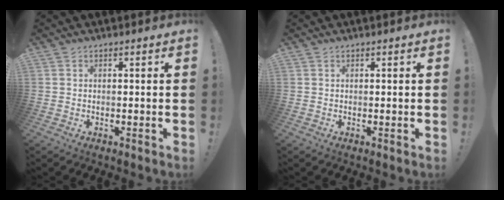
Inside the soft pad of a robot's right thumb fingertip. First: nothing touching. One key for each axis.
{"total": 0.0}